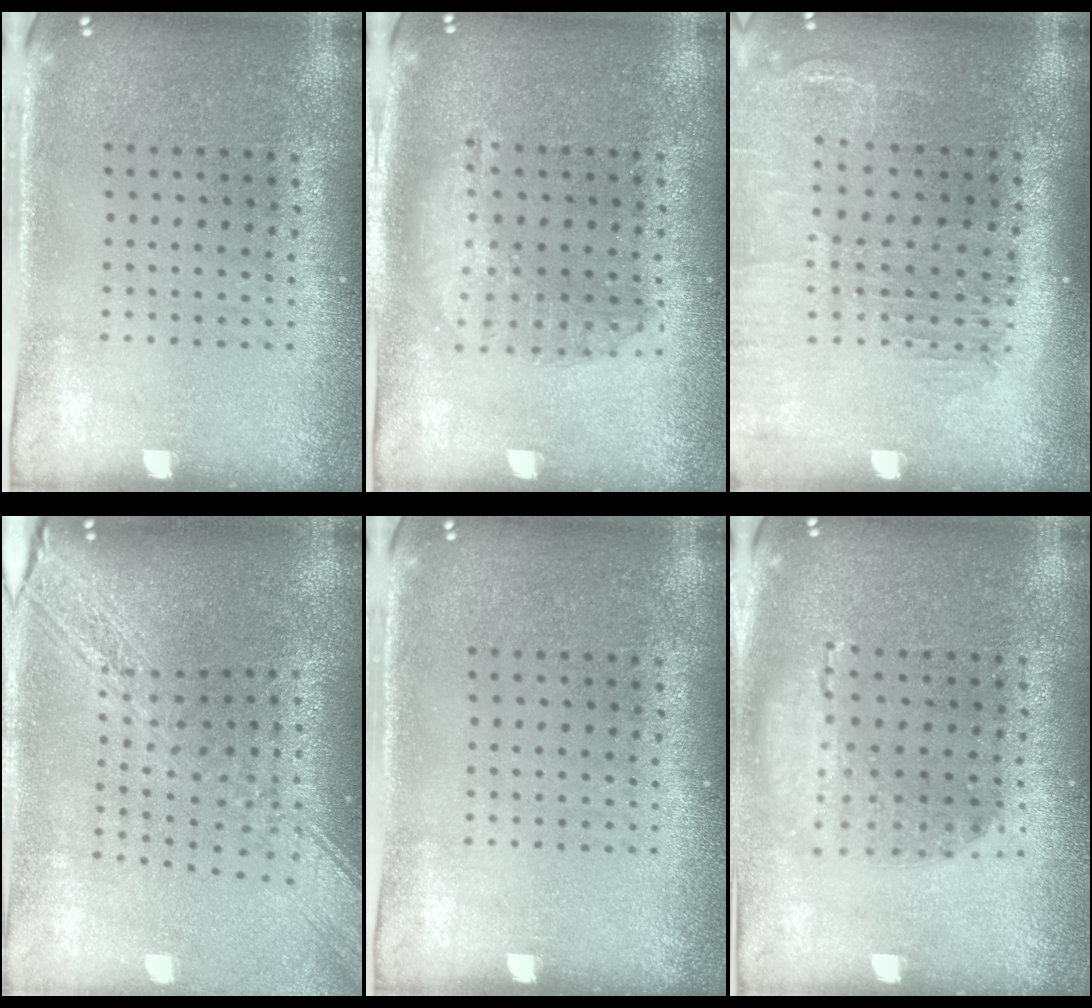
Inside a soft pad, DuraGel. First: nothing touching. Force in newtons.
{"total": 1.4, "press": 1.4, "slide": 0.3}
{"total": 1.4, "press": 1.4, "slide": 0.1}
{"total": 2.9, "press": 2.2, "slide": 1.9}
{"total": 0.0}
{"total": 1.1, "press": 1.1, "slide": 0.2}